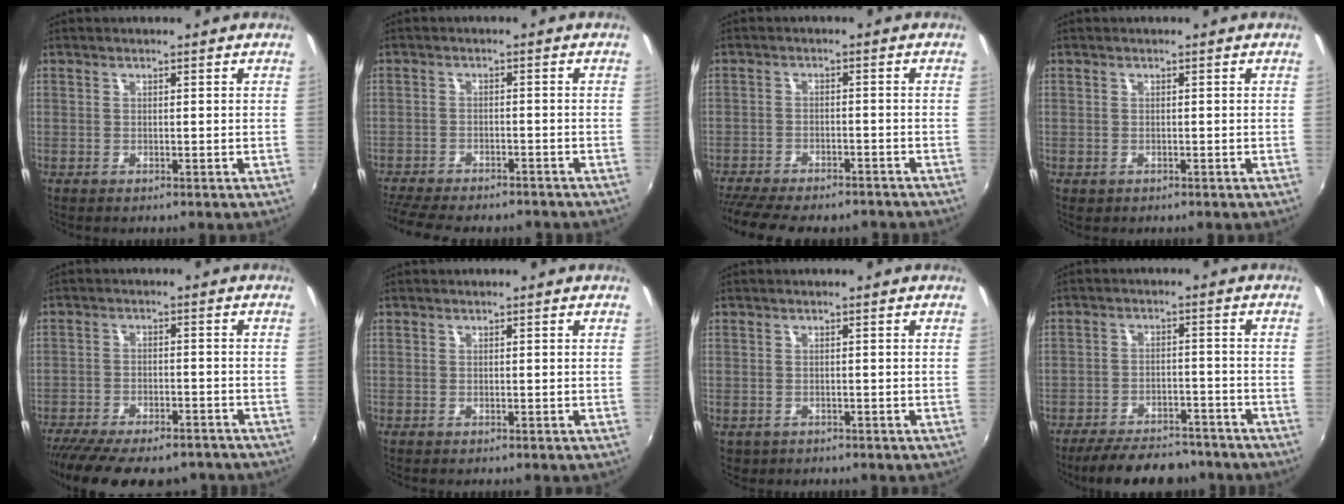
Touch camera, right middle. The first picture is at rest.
{"total": 13.1, "force": [-11.3, 3.2, 5.8], "torque": [-0.131, -0.031, -0.169]}
{"total": 14.6, "force": [-12.5, 3.8, 6.6], "torque": [-0.143, -0.033, -0.180]}
{"total": 0.0}
{"total": 17.5, "force": [-14.2, 5.6, 8.6], "torque": [-0.178, -0.038, -0.201]}
{"total": 0.0}
{"total": 1.9, "force": [-0.7, 1.6, 0.8], "torque": [-0.020, -0.004, -0.005]}
{"total": 13.7, "force": [-11.5, 4.6, 5.8], "torque": [-0.126, -0.001, -0.158]}